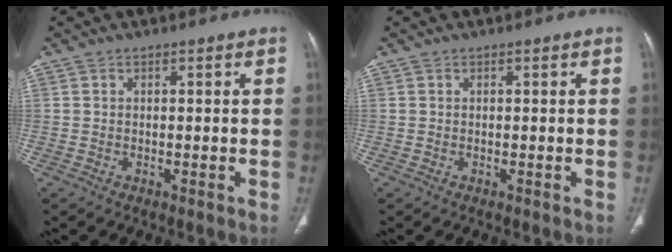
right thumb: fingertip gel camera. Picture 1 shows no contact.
{"total": 0.0}